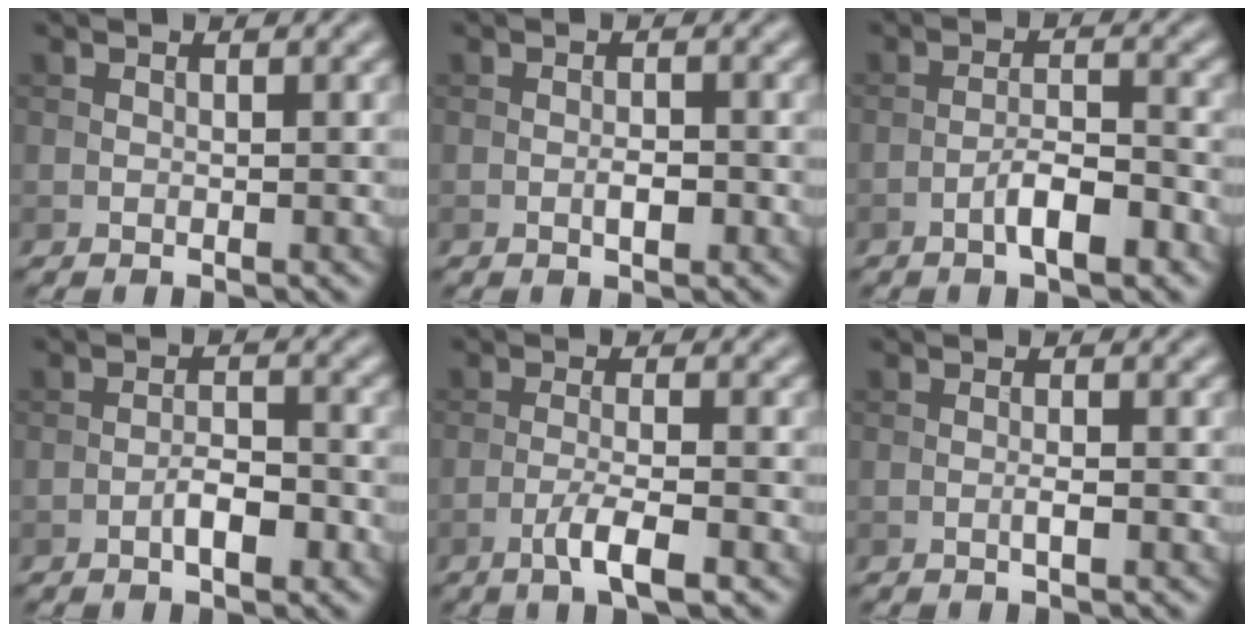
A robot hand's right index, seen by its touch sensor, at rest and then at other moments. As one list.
[{"total": 1.5, "force": [-0.5, 0.5, 1.3], "torque": [-0.022, 0.000, -0.010]}, {"total": 3.7, "force": [-2.1, 1.0, 2.9], "torque": [-0.051, 0.010, -0.039]}, {"total": 2.7, "force": [-1.3, 1.0, 2.2], "torque": [-0.035, 0.005, -0.025]}, {"total": 3.4, "force": [-1.8, 0.5, 2.8], "torque": [-0.053, 0.005, -0.040]}, {"total": 1.0, "force": [-0.4, 0.1, 0.9], "torque": [-0.016, 0.000, -0.008]}]